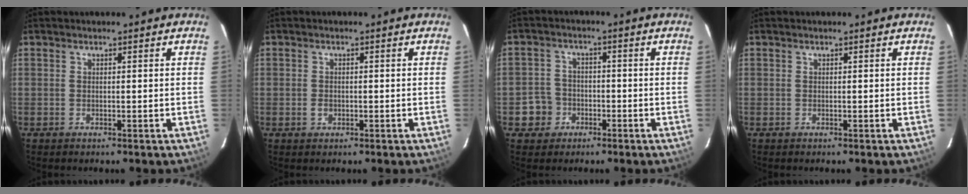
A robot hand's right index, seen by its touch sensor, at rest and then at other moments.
{"total": 1.3, "force": [-0.5, 1.1, 0.6], "torque": [-0.011, 0.000, -0.007]}
{"total": 5.3, "force": [-2.4, 4.7, 0.5], "torque": [-0.019, 0.017, -0.037]}
{"total": 0.0}